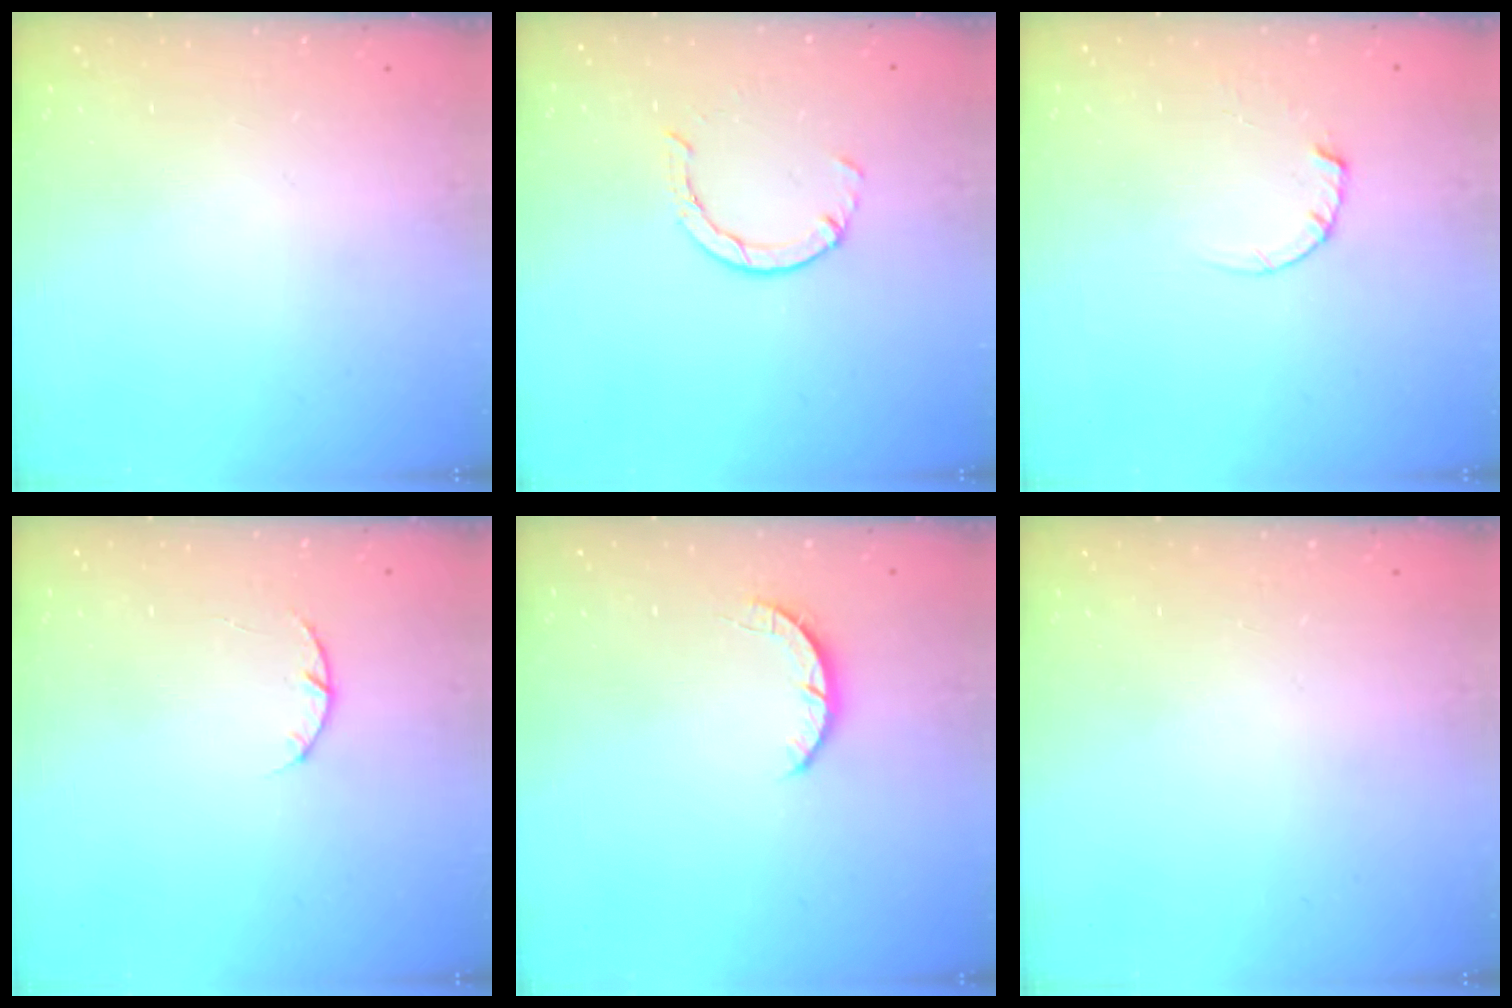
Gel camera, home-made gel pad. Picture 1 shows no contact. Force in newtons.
{"total": 2.9, "press": 2.9, "slide": 0.4}
{"total": 2.4, "press": 2.4, "slide": 0.3}
{"total": 2.9, "press": 2.9, "slide": 0.5}
{"total": 2.5, "press": 2.4, "slide": 0.4}
{"total": 2.6, "press": 2.6, "slide": 0.2}